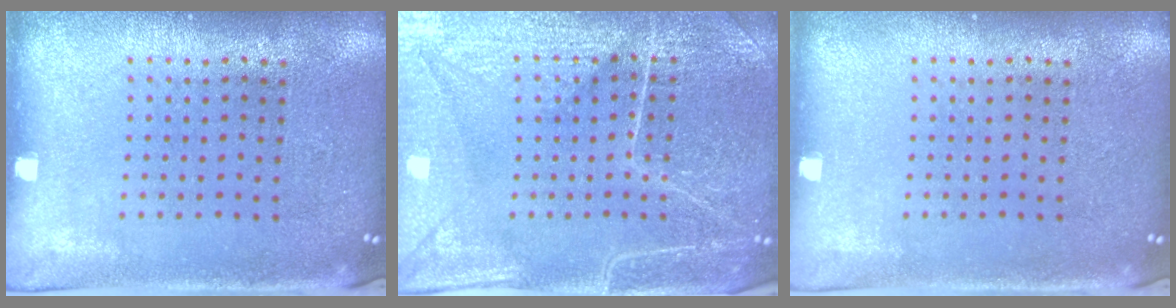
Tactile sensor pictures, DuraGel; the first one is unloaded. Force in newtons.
{"total": 4.3, "press": 4.2, "slide": 1.1}
{"total": 0.0}